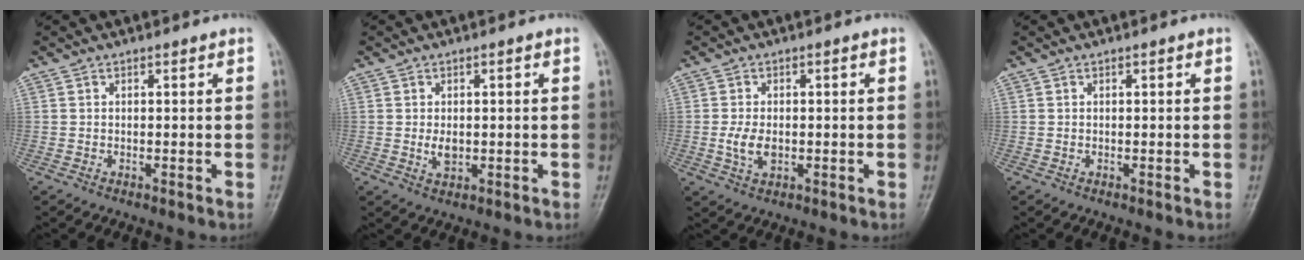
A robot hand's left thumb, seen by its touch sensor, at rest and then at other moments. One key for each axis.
{"total": 3.0, "fx": -0.1, "fy": 1.9, "fz": 2.4, "tx": -0.035, "ty": -0.002, "tz": 0.001}
{"total": 4.4, "fx": -0.6, "fy": 2.6, "fz": 3.4, "tx": -0.070, "ty": 0.001, "tz": -0.011}
{"total": 0.0}